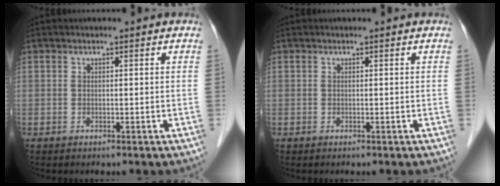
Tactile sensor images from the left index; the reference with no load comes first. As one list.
[{"total": 0.0}]